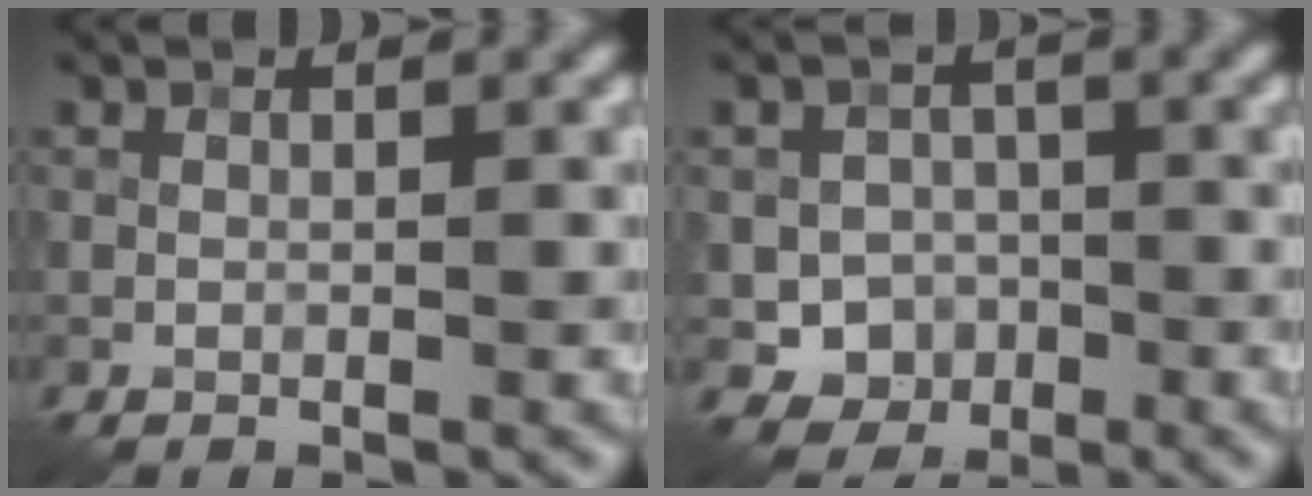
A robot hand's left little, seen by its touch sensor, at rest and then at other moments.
{"total": 3.4, "force": [-1.1, 3.1, 0.9], "torque": [0.003, 0.005, -0.025]}